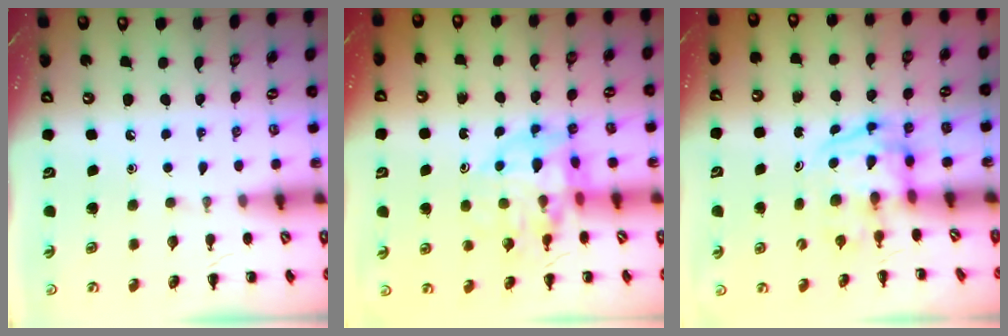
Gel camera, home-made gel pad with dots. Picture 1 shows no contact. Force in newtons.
{"total": 11.9, "press": 11.6, "slide": 2.8}
{"total": 4.0, "press": 3.9, "slide": 0.6}